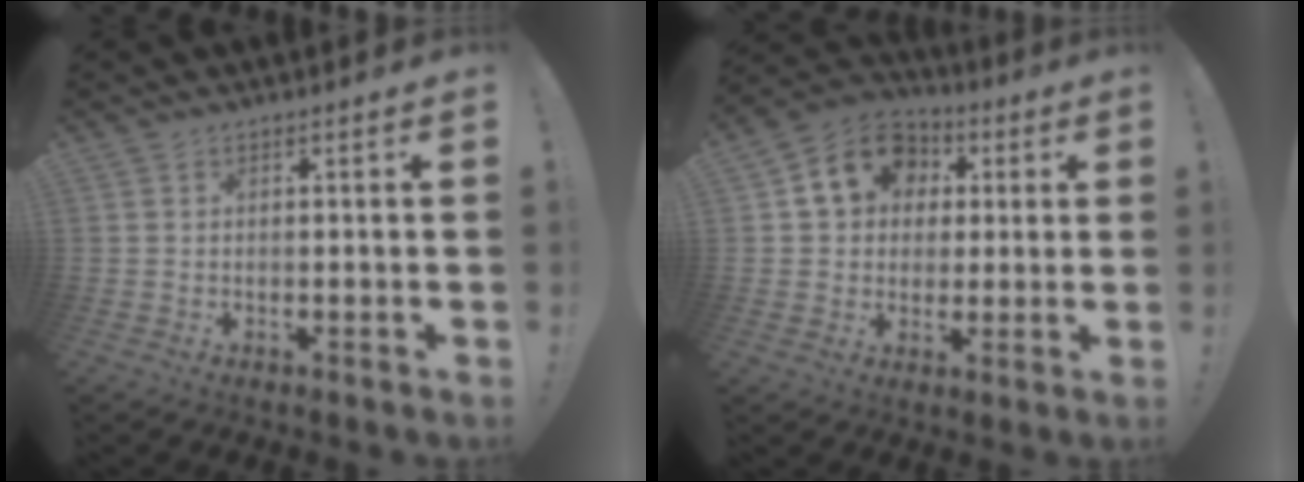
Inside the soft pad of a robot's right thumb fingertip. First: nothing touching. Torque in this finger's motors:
{"motor_torque": [-0.01, 0.53, 0.20, -0.03, 0.06]}